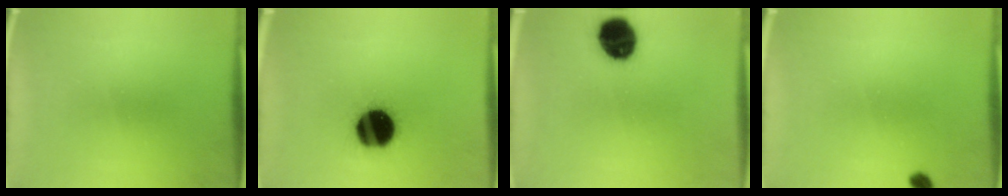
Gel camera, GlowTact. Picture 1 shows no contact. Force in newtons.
{"total": 18.4}
{"total": 11.6}
{"total": 1.2}